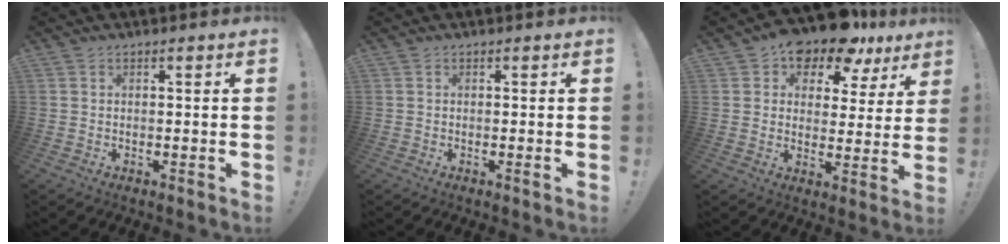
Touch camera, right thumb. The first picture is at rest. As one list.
[{"total": 0.9, "force": [-0.1, -0.2, 0.9], "torque": [-0.015, -0.001, -0.002]}, {"total": 12.2, "force": [9.6, 5.7, 4.8], "torque": [-0.081, -0.074, 0.168]}]